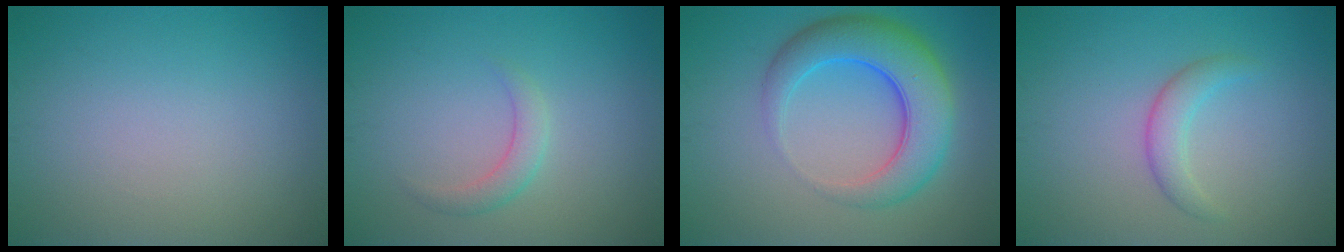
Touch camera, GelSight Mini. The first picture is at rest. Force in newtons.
{"total": 1.7, "press": 1.7, "slide": 0.0}
{"total": 7.3, "press": 7.3, "slide": 0.1}
{"total": 2.1, "press": 2.1, "slide": 0.2}